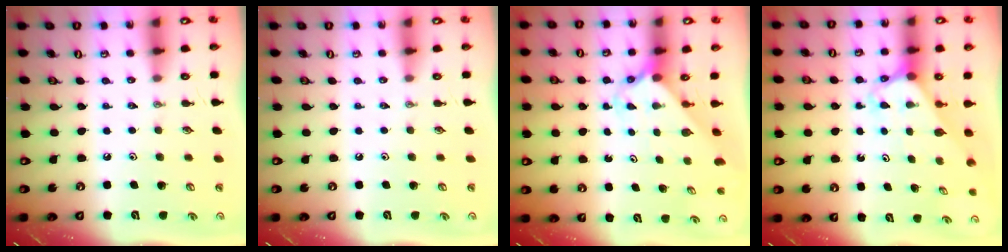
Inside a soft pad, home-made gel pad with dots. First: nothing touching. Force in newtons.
{"total": 0.0}
{"total": 2.3, "press": 2.3, "slide": 0.2}
{"total": 2.7, "press": 2.7, "slide": 0.2}